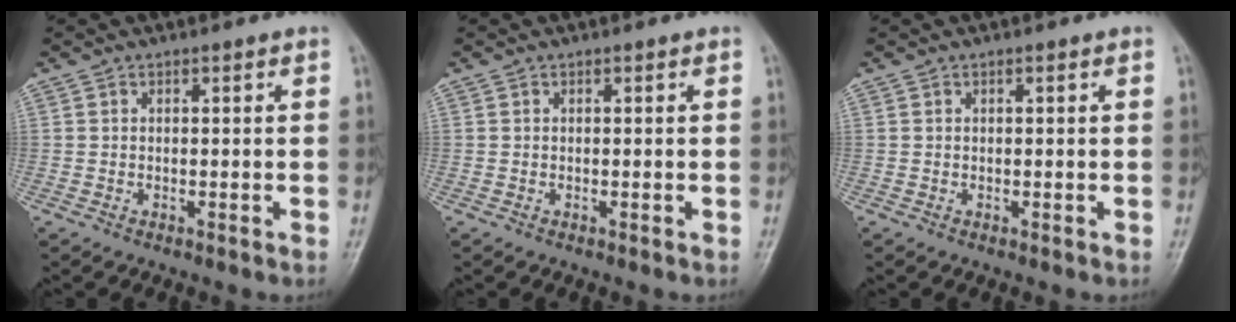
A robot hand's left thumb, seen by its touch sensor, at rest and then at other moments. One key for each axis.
{"total": 0.0}
{"total": 0.0}